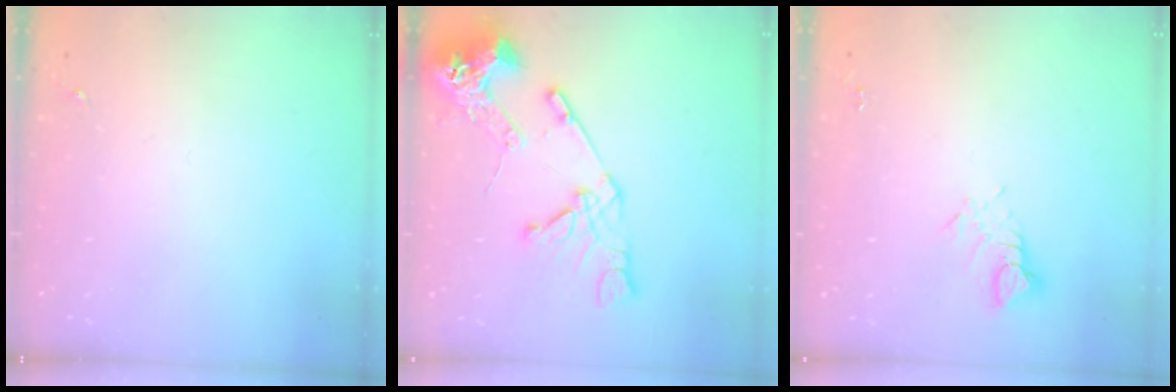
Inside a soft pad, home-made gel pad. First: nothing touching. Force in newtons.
{"total": 19.7, "press": 19.5, "slide": 2.6}
{"total": 3.5, "press": 3.5, "slide": 0.3}